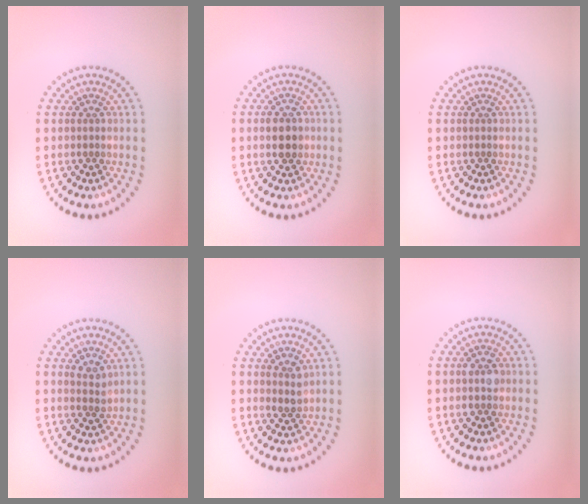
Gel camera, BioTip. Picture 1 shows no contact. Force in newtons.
{"total": 2.7, "press": 2.7, "slide": 0.1}
{"total": 0.0}
{"total": 1.4, "press": 1.1, "slide": 0.9}
{"total": 1.7, "press": 1.4, "slide": 1.0}
{"total": 1.7, "press": 1.7, "slide": 0.1}